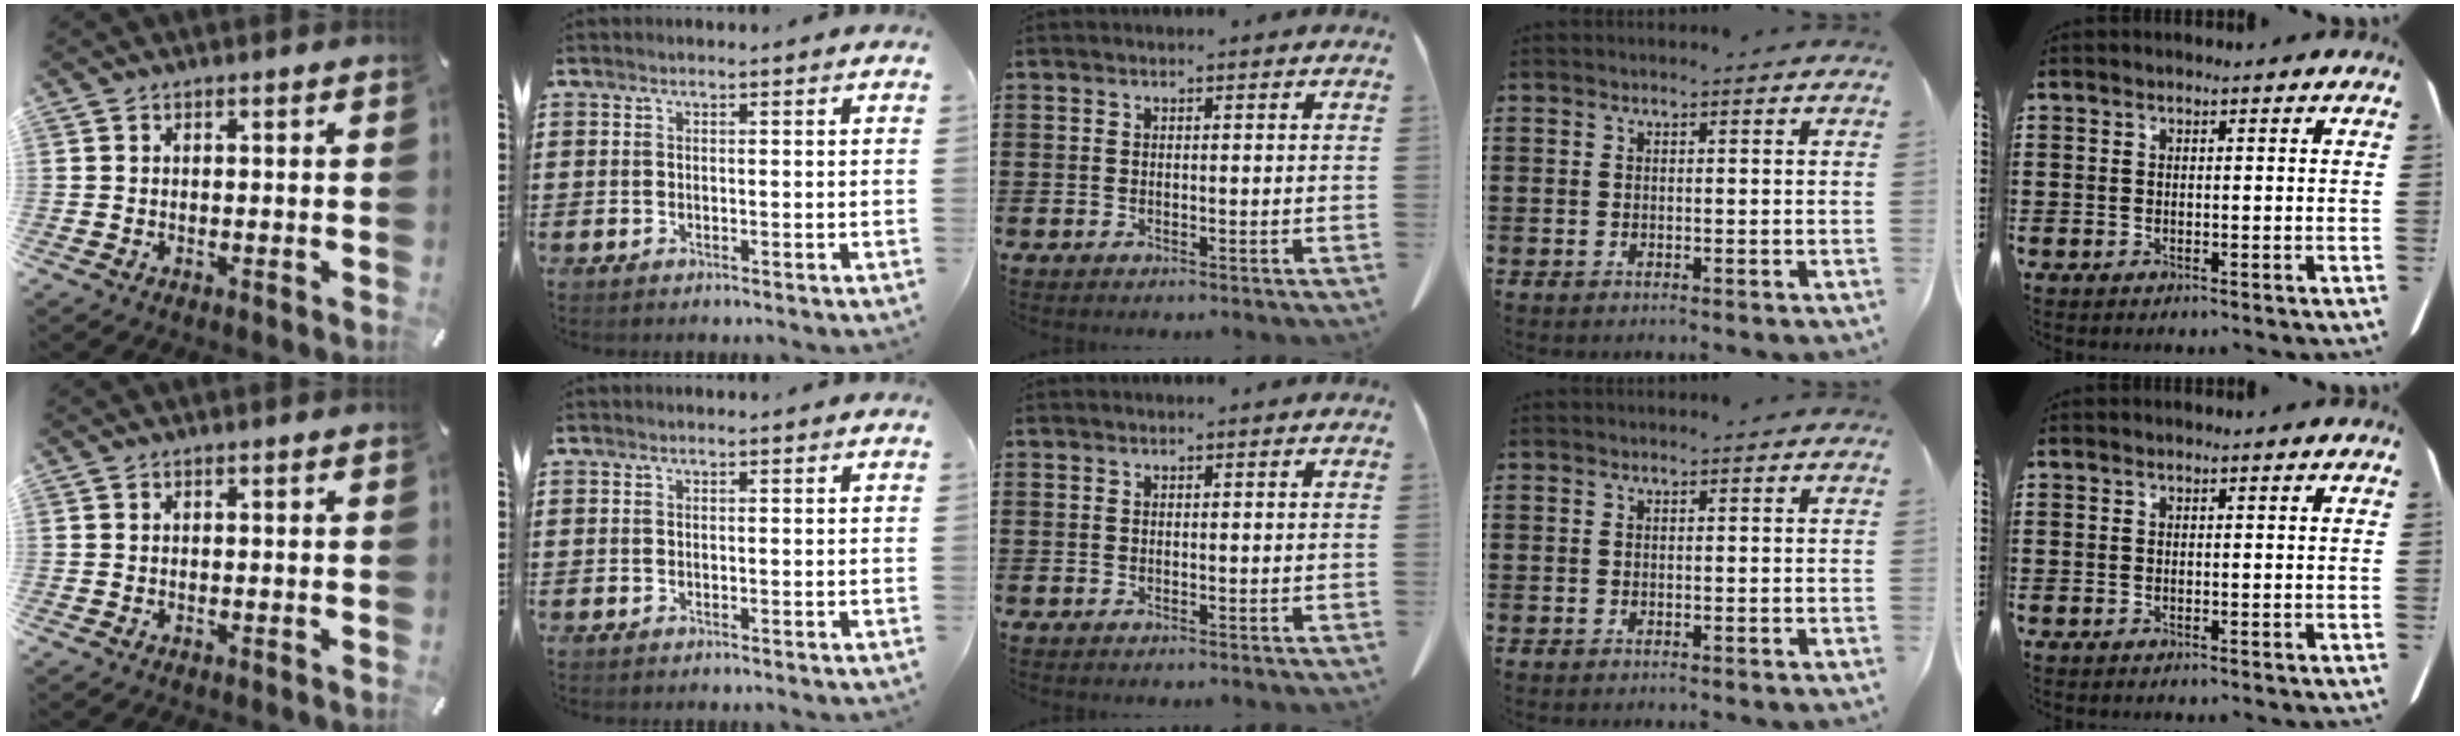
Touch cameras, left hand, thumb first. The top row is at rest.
{}